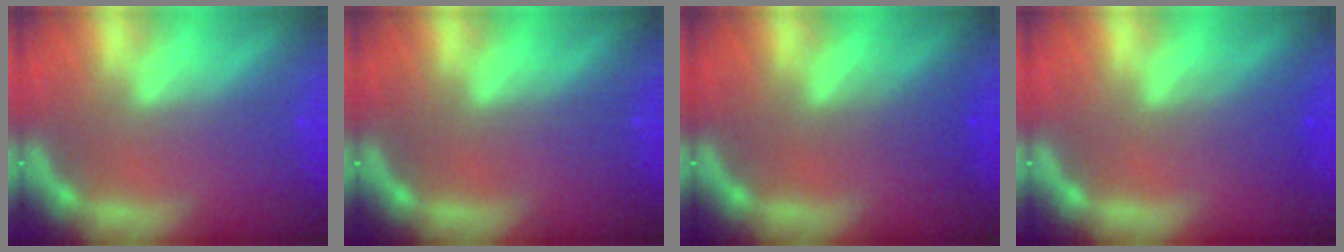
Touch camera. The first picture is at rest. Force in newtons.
{"total": 0.0}
{"total": 2.0}
{"total": 2.4}